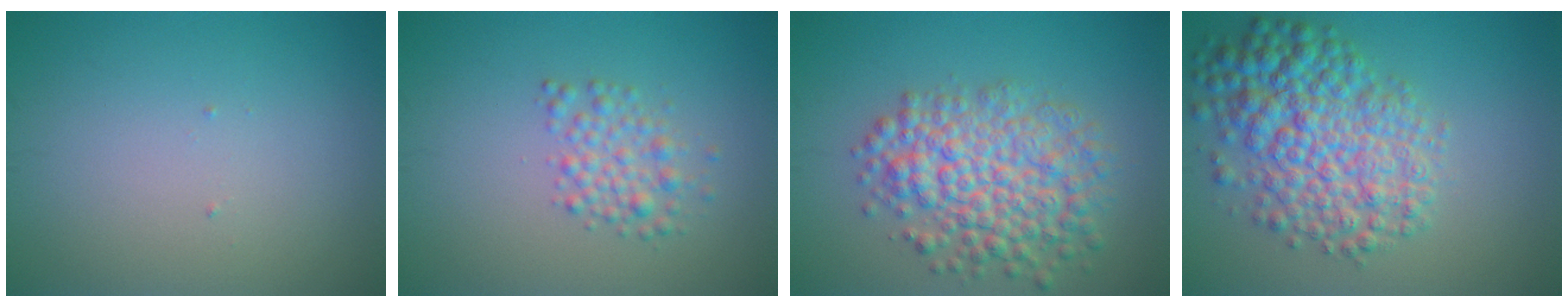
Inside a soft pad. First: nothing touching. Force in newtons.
{"total": 2.4, "press": 2.4, "slide": 0.1}
{"total": 7.0, "press": 7.0, "slide": 0.2}
{"total": 7.7, "press": 7.7, "slide": 0.2}